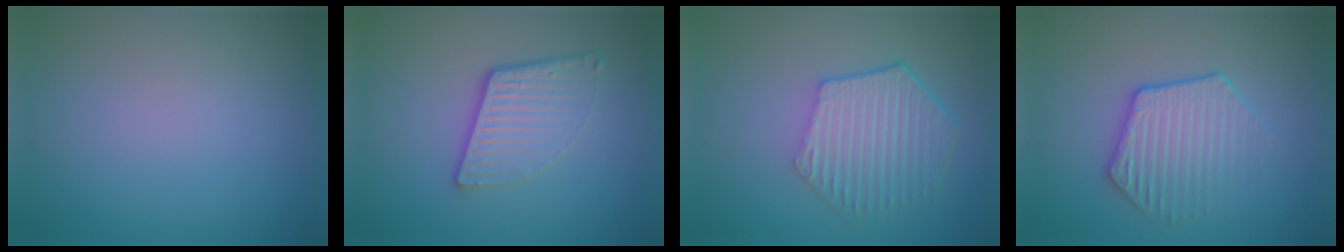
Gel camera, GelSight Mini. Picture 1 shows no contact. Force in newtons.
{"total": 4.5, "press": 2.9, "slide": 3.4}
{"total": 5.9, "press": 4.5, "slide": 3.9}
{"total": 3.4, "press": 3.1, "slide": 1.4}